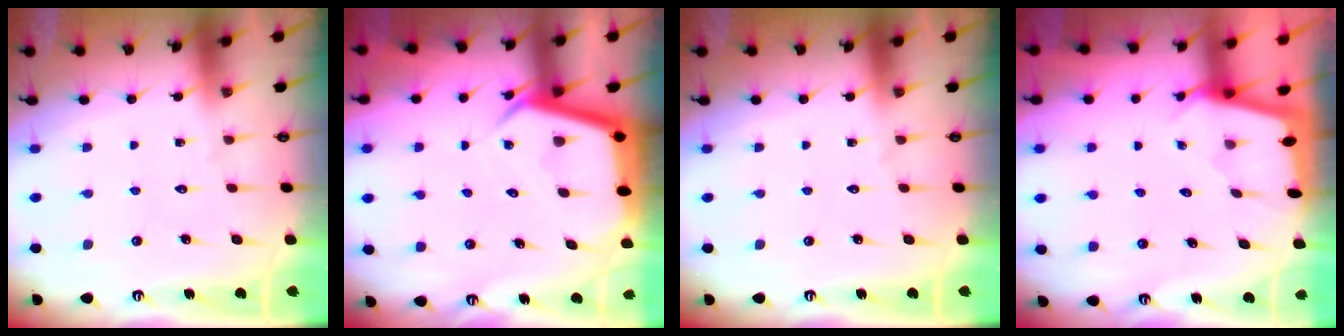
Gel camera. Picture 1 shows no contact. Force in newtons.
{"total": 5.5, "press": 5.5, "slide": 0.3}
{"total": 0.0}
{"total": 1.8, "press": 1.8, "slide": 0.1}